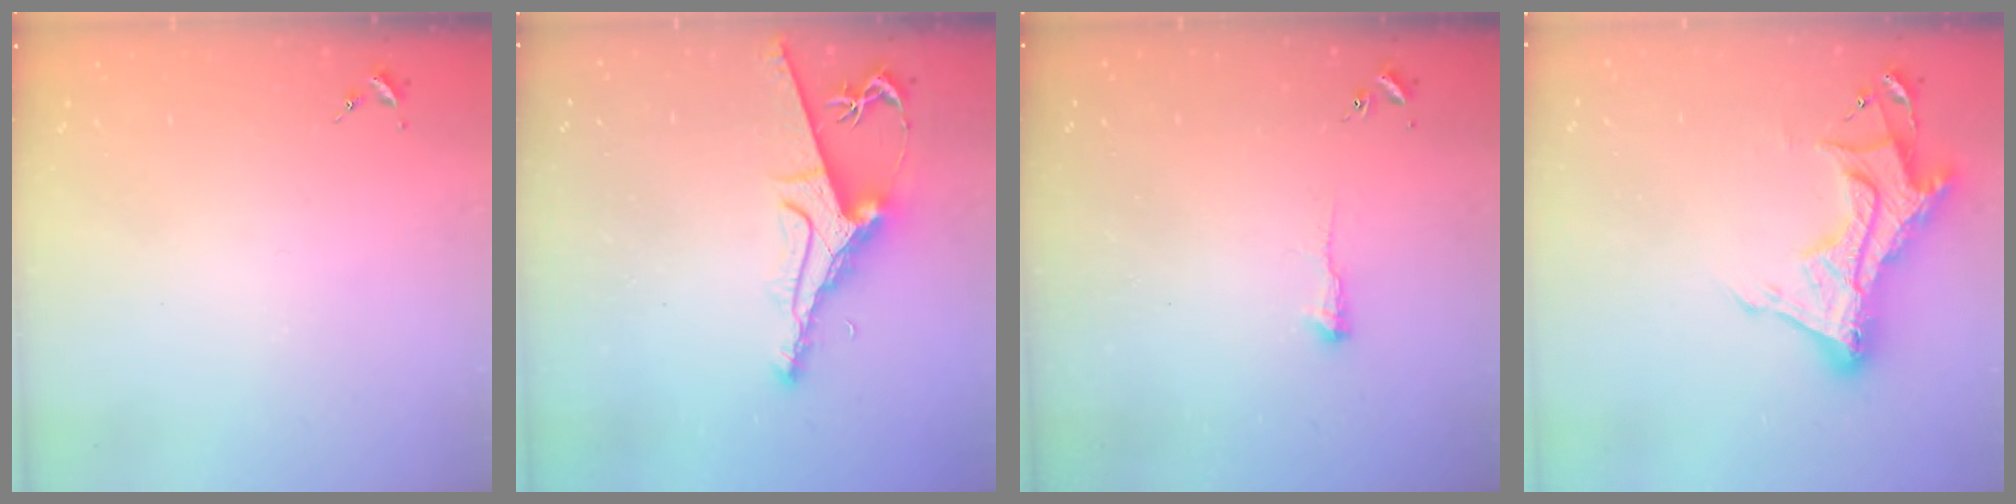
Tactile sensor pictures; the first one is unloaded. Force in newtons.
{"total": 9.2, "press": 9.1, "slide": 1.2}
{"total": 5.1, "press": 5.0, "slide": 0.9}
{"total": 16.3, "press": 16.2, "slide": 1.3}